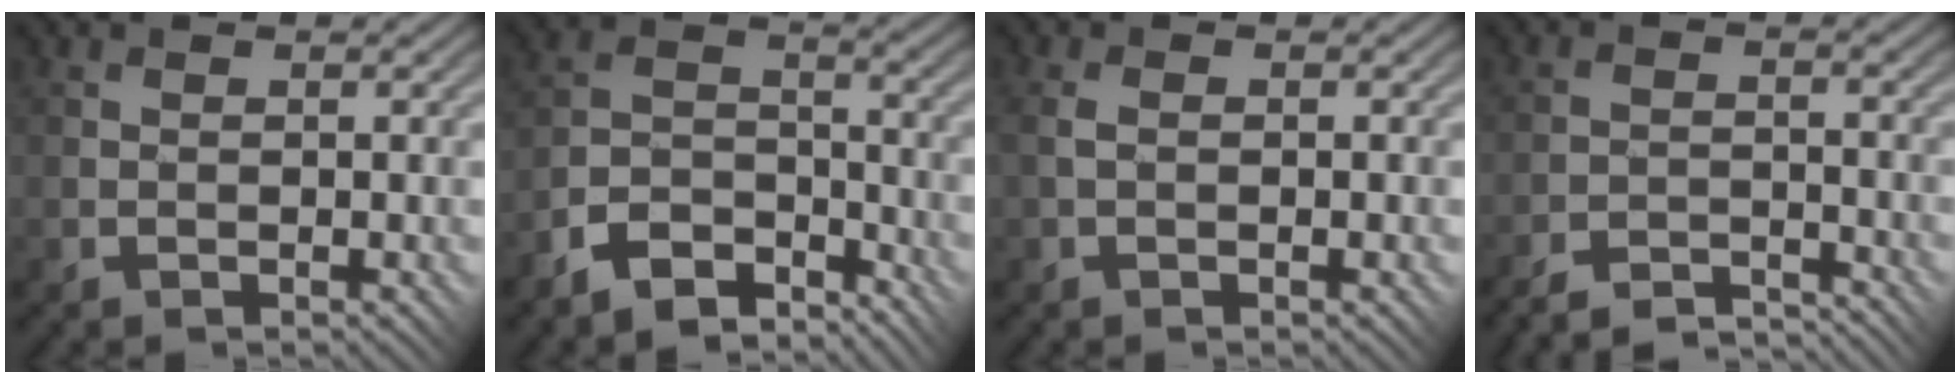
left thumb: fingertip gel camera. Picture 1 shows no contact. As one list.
[{"total": 7.7, "force": [-6.1, 3.4, 3.3], "torque": [-0.061, 0.001, -0.125]}, {"total": 2.1, "force": [-0.1, 1.3, 1.7], "torque": [-0.034, 0.004, 0.004]}, {"total": 4.6, "force": [-4.6, -0.2, 0.7], "torque": [-0.013, 0.006, -0.086]}]